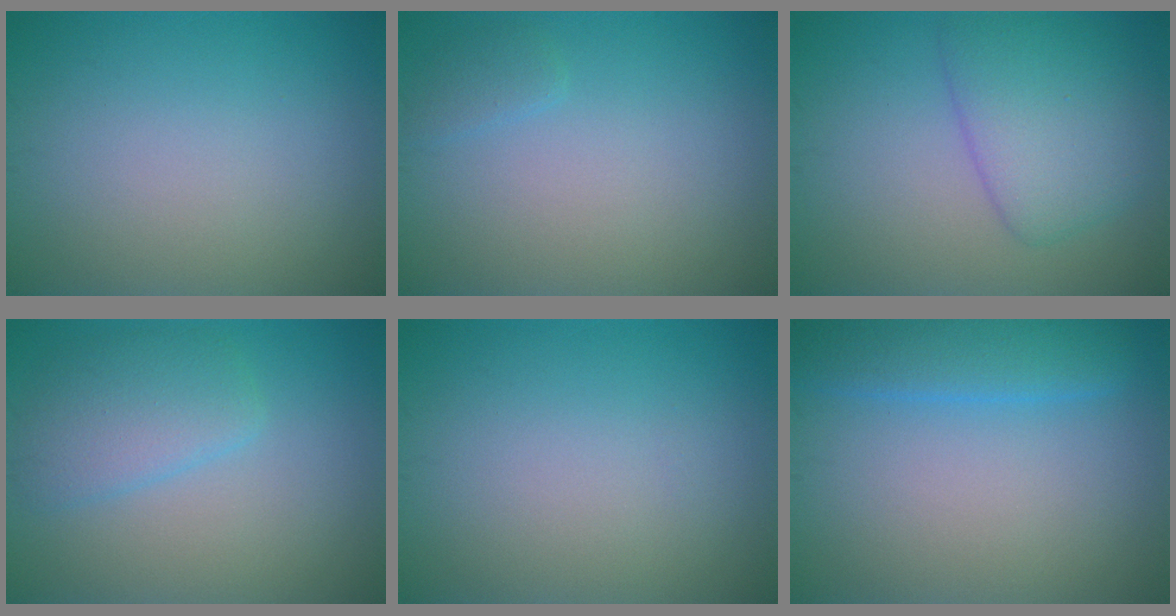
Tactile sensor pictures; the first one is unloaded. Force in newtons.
{"total": 1.0, "press": 1.0, "slide": 0.0}
{"total": 4.9, "press": 4.9, "slide": 0.1}
{"total": 3.3, "press": 3.3, "slide": 0.2}
{"total": 0.0}
{"total": 4.1, "press": 4.1, "slide": 0.2}